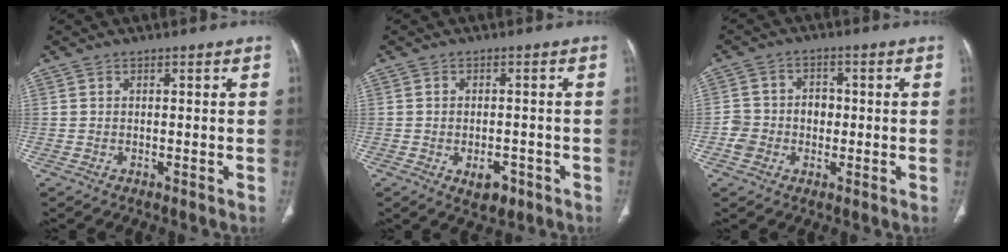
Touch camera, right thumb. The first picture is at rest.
{"total": 4.4, "force": [-2.0, 2.5, 3.0], "torque": [-0.030, 0.008, -0.021]}
{"total": 6.2, "force": [-1.0, 5.4, 2.7], "torque": [-0.026, 0.025, -0.021]}